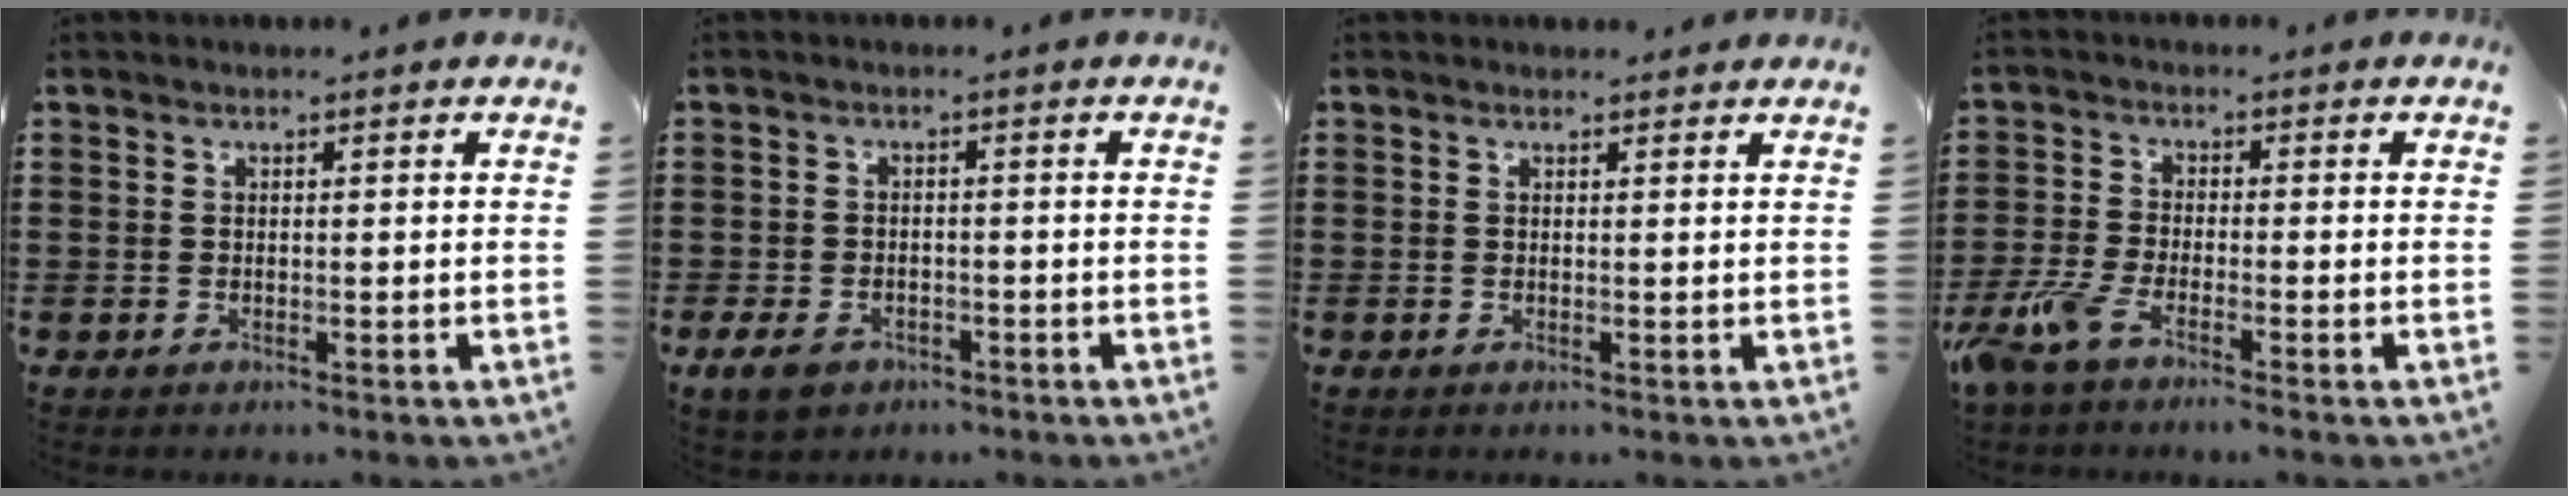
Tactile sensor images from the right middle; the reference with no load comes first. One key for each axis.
{"total": 2.9, "fx": -1.9, "fy": 1.7, "fz": 1.4, "tx": -0.034, "ty": 0.000, "tz": -0.039}
{"total": 0.6, "fx": 0.6, "fy": 0.1, "fz": 0.1, "tx": 0.003, "ty": -0.004, "tz": 0.010}
{"total": 4.8, "fx": -3.5, "fy": 0.9, "fz": 3.2, "tx": -0.097, "ty": -0.016, "tz": -0.074}